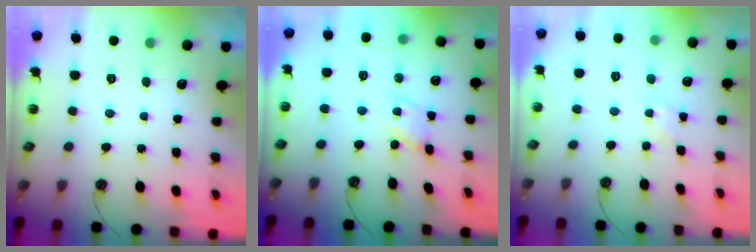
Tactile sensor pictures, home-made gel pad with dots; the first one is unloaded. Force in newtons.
{"total": 1.4, "press": 1.4, "slide": 0.2}
{"total": 1.4, "press": 1.4, "slide": 0.2}